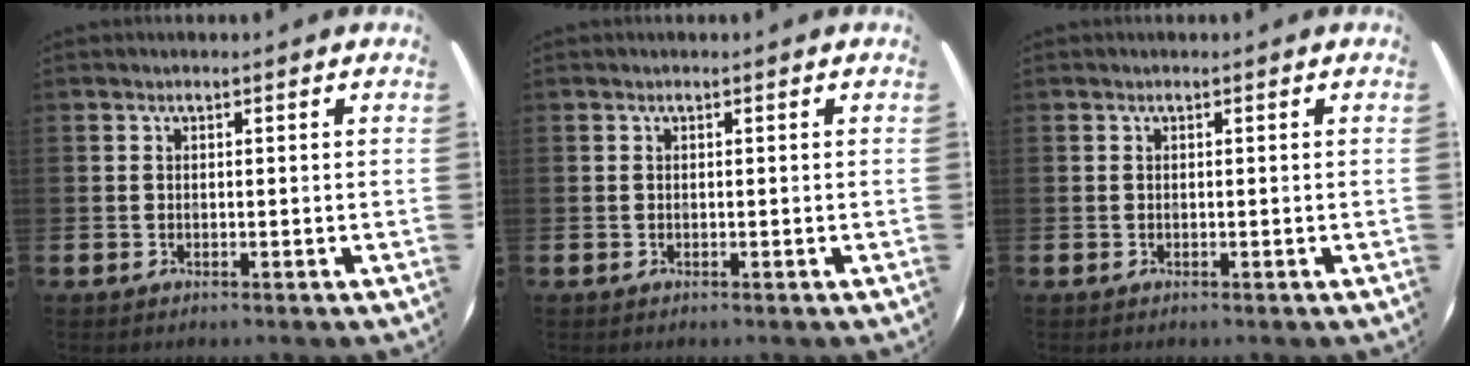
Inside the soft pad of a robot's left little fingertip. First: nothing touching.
{"total": 0.0}
{"total": 0.0}